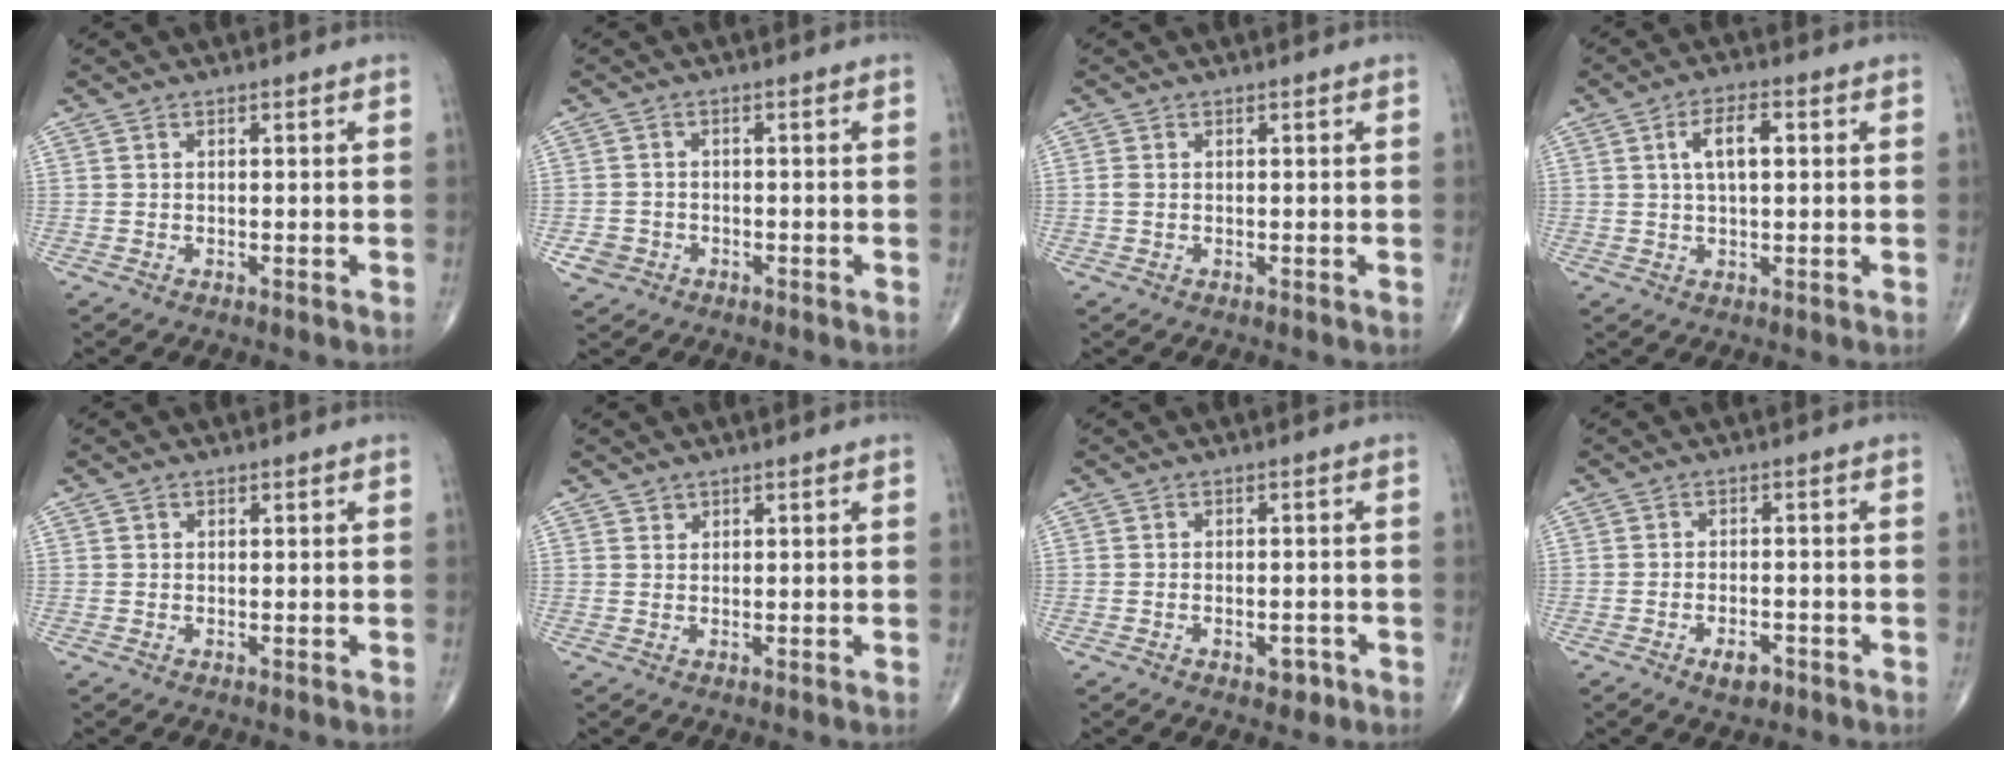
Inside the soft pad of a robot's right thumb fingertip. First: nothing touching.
{"total": 3.0, "force": [-1.3, 2.6, 0.6], "torque": [-0.005, 0.009, -0.023]}
{"total": 0.9, "force": [0.0, 0.6, 0.7], "torque": [-0.018, -0.001, -0.001]}
{"total": 6.2, "force": [1.4, 2.7, 5.4], "torque": [-0.091, 0.008, 0.023]}
{"total": 0.6, "force": [0.3, 0.5, 0.1], "torque": [0.002, 0.000, 0.003]}
{"total": 1.0, "force": [0.7, 0.6, 0.0], "torque": [0.014, -0.004, 0.008]}
{"total": 2.7, "force": [-1.4, 1.6, 1.8], "torque": [-0.018, 0.010, -0.014]}
{"total": 3.5, "force": [-2.0, 1.7, 2.3], "torque": [-0.032, 0.007, -0.030]}